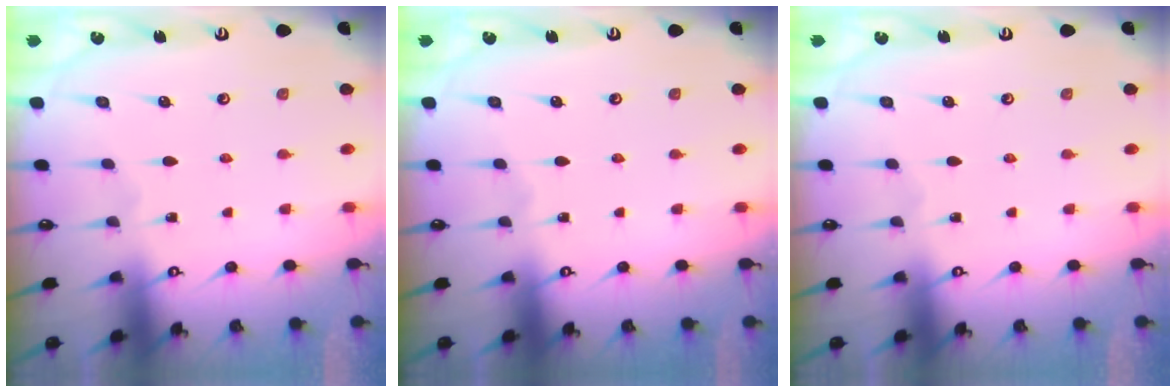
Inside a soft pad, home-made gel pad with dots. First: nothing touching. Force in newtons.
{"total": 0.0}
{"total": 0.0}